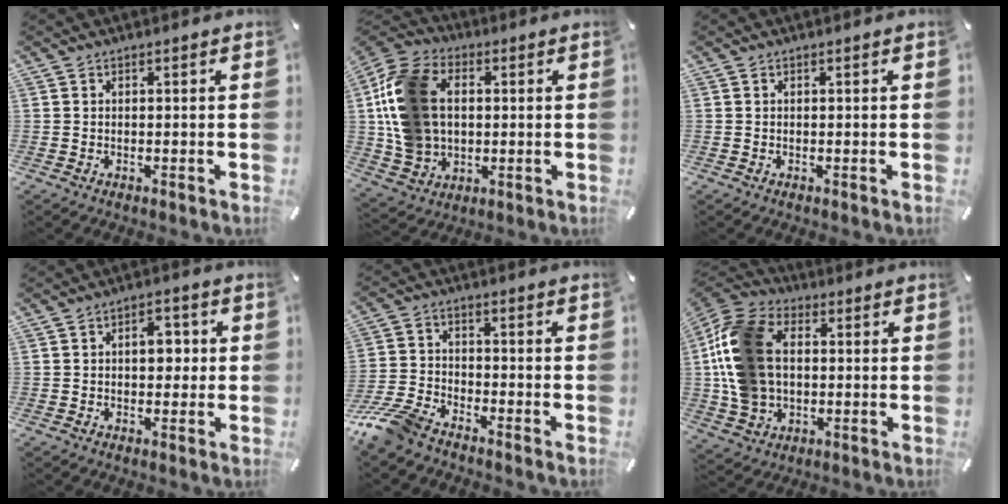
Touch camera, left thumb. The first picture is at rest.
{"total": 17.2, "force": [2.1, 13.2, 10.8], "torque": [-0.241, 0.012, 0.040]}
{"total": 0.0}
{"total": 5.6, "force": [0.3, 3.5, 4.3], "torque": [-0.045, -0.003, -0.007]}
{"total": 9.0, "force": [-7.6, 3.1, 3.7], "torque": [-0.095, 0.024, -0.152]}
{"total": 18.1, "force": [0.9, 13.5, 12.0], "torque": [-0.267, 0.017, 0.018]}